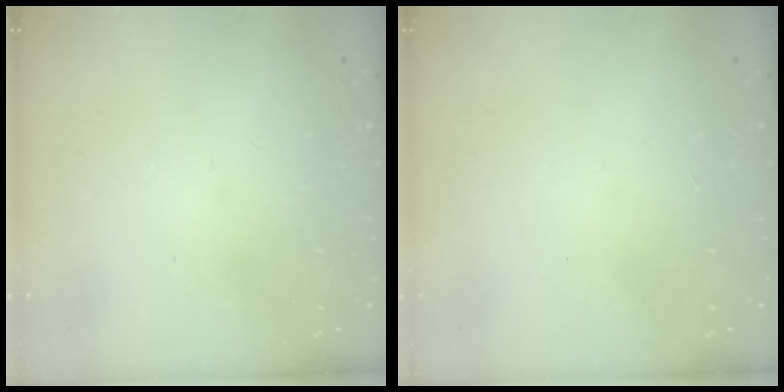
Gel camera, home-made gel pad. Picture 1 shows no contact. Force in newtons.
{"total": 0.0}